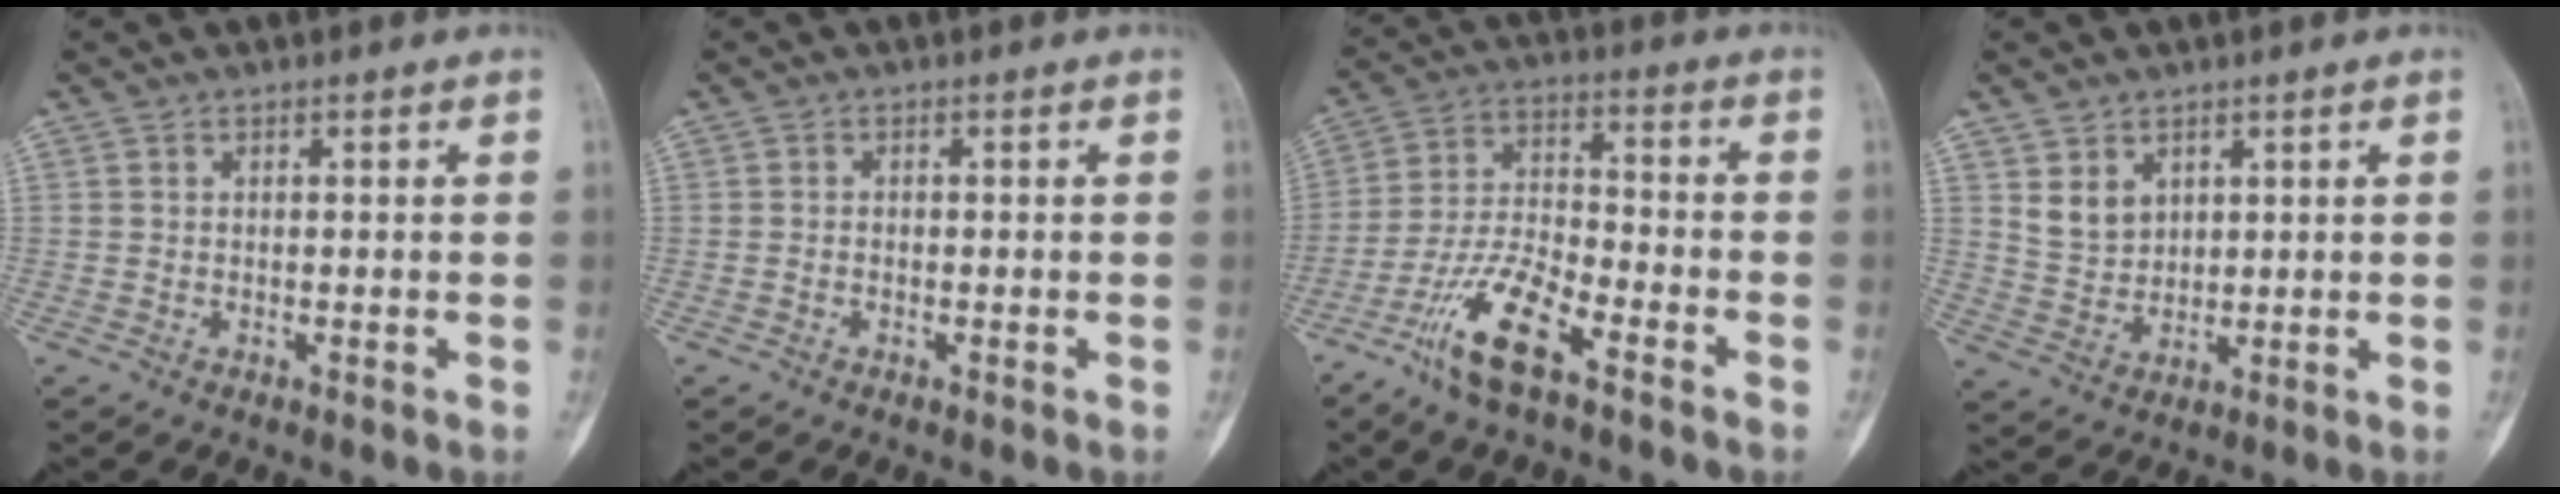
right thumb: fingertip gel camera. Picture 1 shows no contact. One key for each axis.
{"total": 0.7, "fx": -0.3, "fy": 0.4, "fz": 0.4, "tx": -0.008, "ty": 0.003, "tz": -0.008}
{"total": 11.7, "fx": -7.3, "fy": 3.3, "fz": 8.6, "tx": -0.185, "ty": 0.039, "tz": -0.144}
{"total": 5.0, "fx": 2.5, "fy": 3.7, "fz": 2.2, "tx": -0.025, "ty": -0.022, "tz": 0.059}